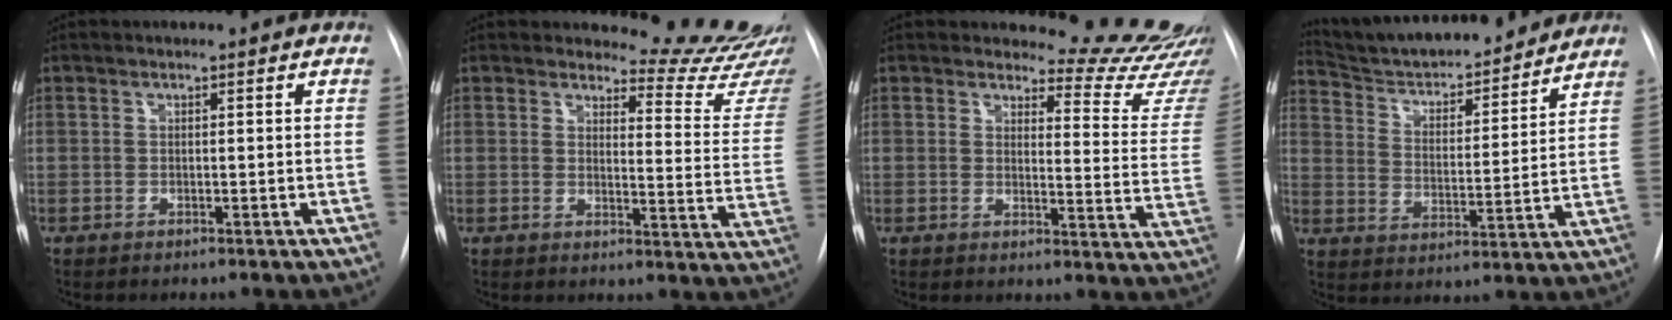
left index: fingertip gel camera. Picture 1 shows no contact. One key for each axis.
{"total": 14.8, "fx": 14.6, "fy": 0.7, "fz": 2.1, "tx": -0.005, "ty": -0.134, "tz": 0.145}
{"total": 15.8, "fx": 15.4, "fy": 1.8, "fz": 2.6, "tx": -0.004, "ty": -0.135, "tz": 0.148}
{"total": 19.8, "fx": 18.3, "fy": 3.4, "fz": 6.8, "tx": -0.102, "ty": 0.001, "tz": 0.273}